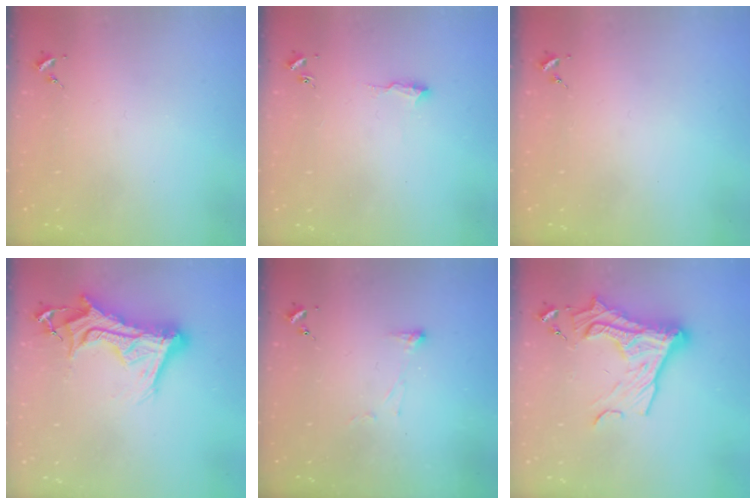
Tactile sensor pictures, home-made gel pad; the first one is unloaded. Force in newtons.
{"total": 7.4, "press": 7.3, "slide": 0.7}
{"total": 0.0}
{"total": 17.8, "press": 17.8, "slide": 1.7}
{"total": 3.4, "press": 3.3, "slide": 0.7}
{"total": 18.9, "press": 18.8, "slide": 1.8}